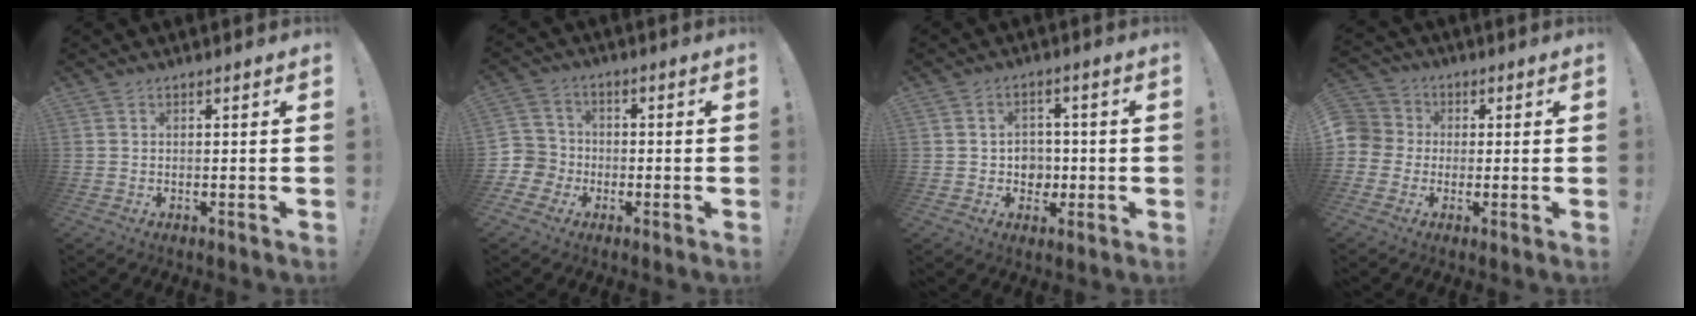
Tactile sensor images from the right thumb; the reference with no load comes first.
{"total": 6.5, "force": [-2.2, 6.0, 1.0], "torque": [-0.022, 0.021, -0.041]}
{"total": 6.3, "force": [0.2, 6.0, 1.9], "torque": [-0.023, -0.007, 0.007]}
{"total": 6.2, "force": [-0.8, 5.9, 1.5], "torque": [-0.035, 0.014, -0.014]}